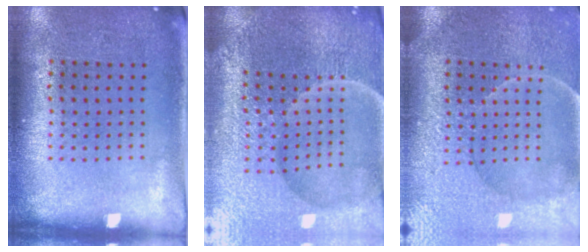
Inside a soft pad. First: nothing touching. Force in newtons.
{"total": 6.4, "press": 5.7, "slide": 2.9}
{"total": 3.8, "press": 3.6, "slide": 1.3}